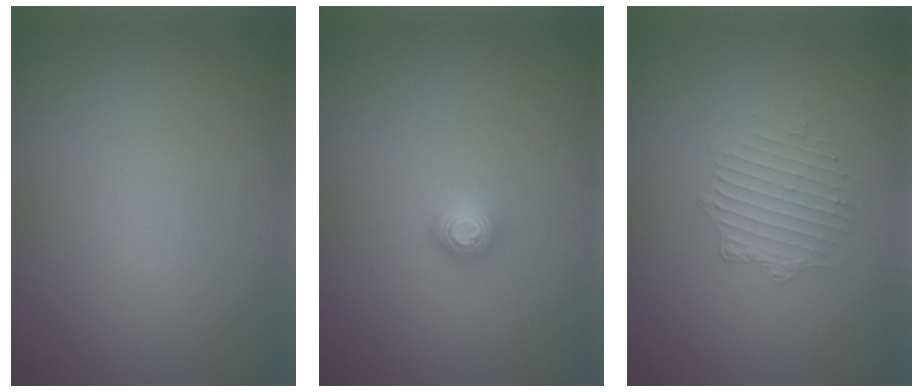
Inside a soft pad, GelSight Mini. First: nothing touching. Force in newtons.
{"total": 1.4, "press": 1.2, "slide": 0.7}
{"total": 1.7, "press": 1.1, "slide": 1.3}